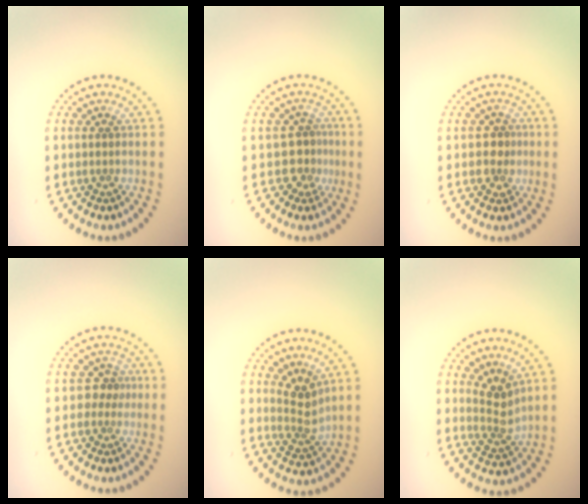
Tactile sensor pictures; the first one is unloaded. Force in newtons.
{"total": 2.5, "press": 1.9, "slide": 1.6}
{"total": 2.1, "press": 2.0, "slide": 0.8}
{"total": 1.5, "press": 1.2, "slide": 1.0}
{"total": 2.6, "press": 2.0, "slide": 1.7}
{"total": 2.6, "press": 2.0, "slide": 1.7}